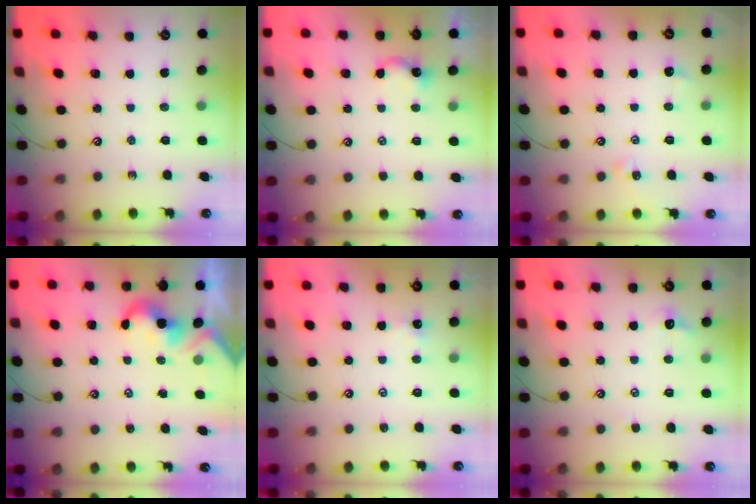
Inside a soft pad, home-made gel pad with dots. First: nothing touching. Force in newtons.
{"total": 2.6, "press": 2.6, "slide": 0.2}
{"total": 2.0, "press": 1.9, "slide": 0.5}
{"total": 2.1, "press": 2.0, "slide": 0.5}
{"total": 0.6, "press": 0.5, "slide": 0.3}
{"total": 0.0}